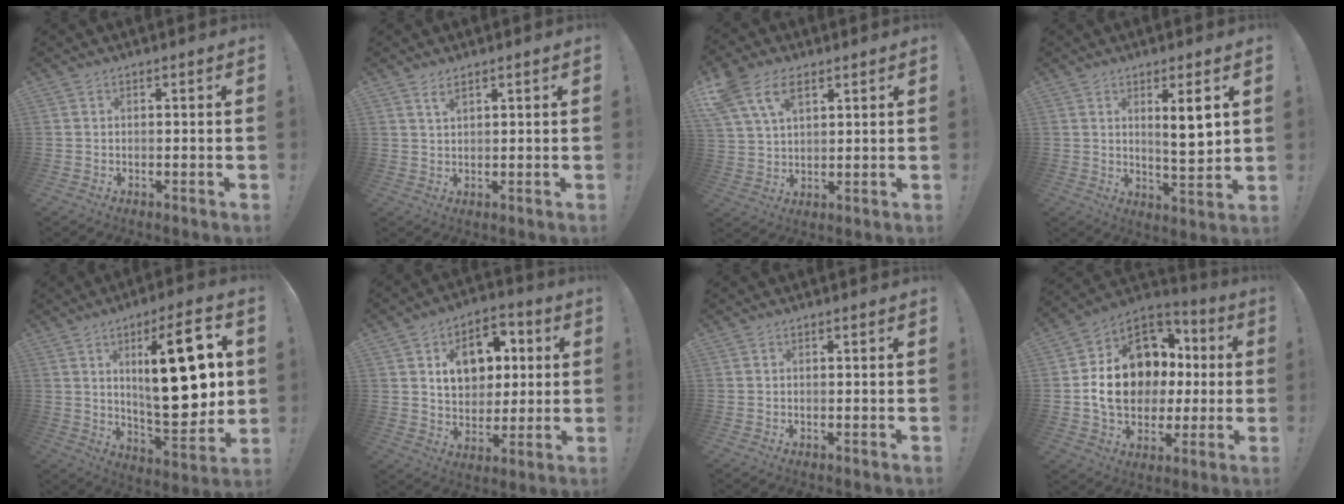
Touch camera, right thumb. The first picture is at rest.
{"total": 2.4, "force": [1.7, 0.8, 1.6], "torque": [-0.019, -0.005, 0.027]}
{"total": 10.8, "force": [5.8, 6.6, 6.4], "torque": [-0.125, -0.007, 0.113]}
{"total": 7.8, "force": [3.0, 1.0, 7.1], "torque": [-0.098, -0.021, 0.042]}
{"total": 24.3, "force": [5.2, 8.4, 22.2], "torque": [-0.323, -0.026, 0.077]}
{"total": 13.7, "force": [4.5, 10.4, 7.7], "torque": [-0.098, -0.014, 0.088]}
{"total": 0.0}
{"total": 17.4, "force": [0.8, 14.1, 10.2], "torque": [-0.151, 0.009, 0.039]}